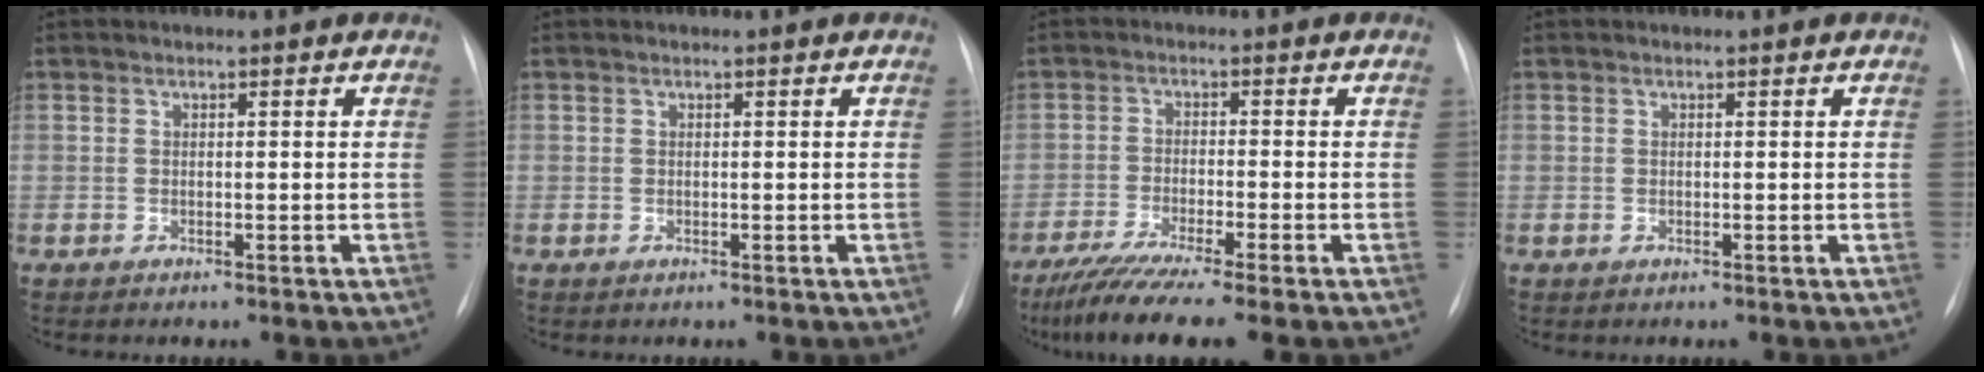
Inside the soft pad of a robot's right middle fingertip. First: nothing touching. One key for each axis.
{"total": 0.0}
{"total": 10.0, "fx": -7.9, "fy": -0.4, "fz": 6.1, "tx": -0.100, "ty": -0.031, "tz": -0.129}
{"total": 0.0}